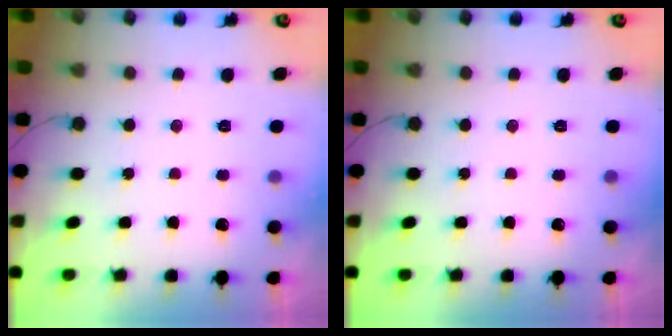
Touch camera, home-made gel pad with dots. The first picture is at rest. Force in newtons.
{"total": 0.0}